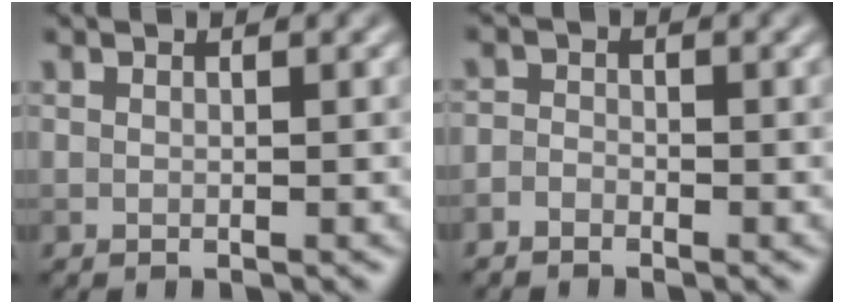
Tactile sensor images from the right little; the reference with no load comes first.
{"total": 1.3, "force": [-1.1, 0.8, 0.3], "torque": [0.005, 0.002, -0.029]}